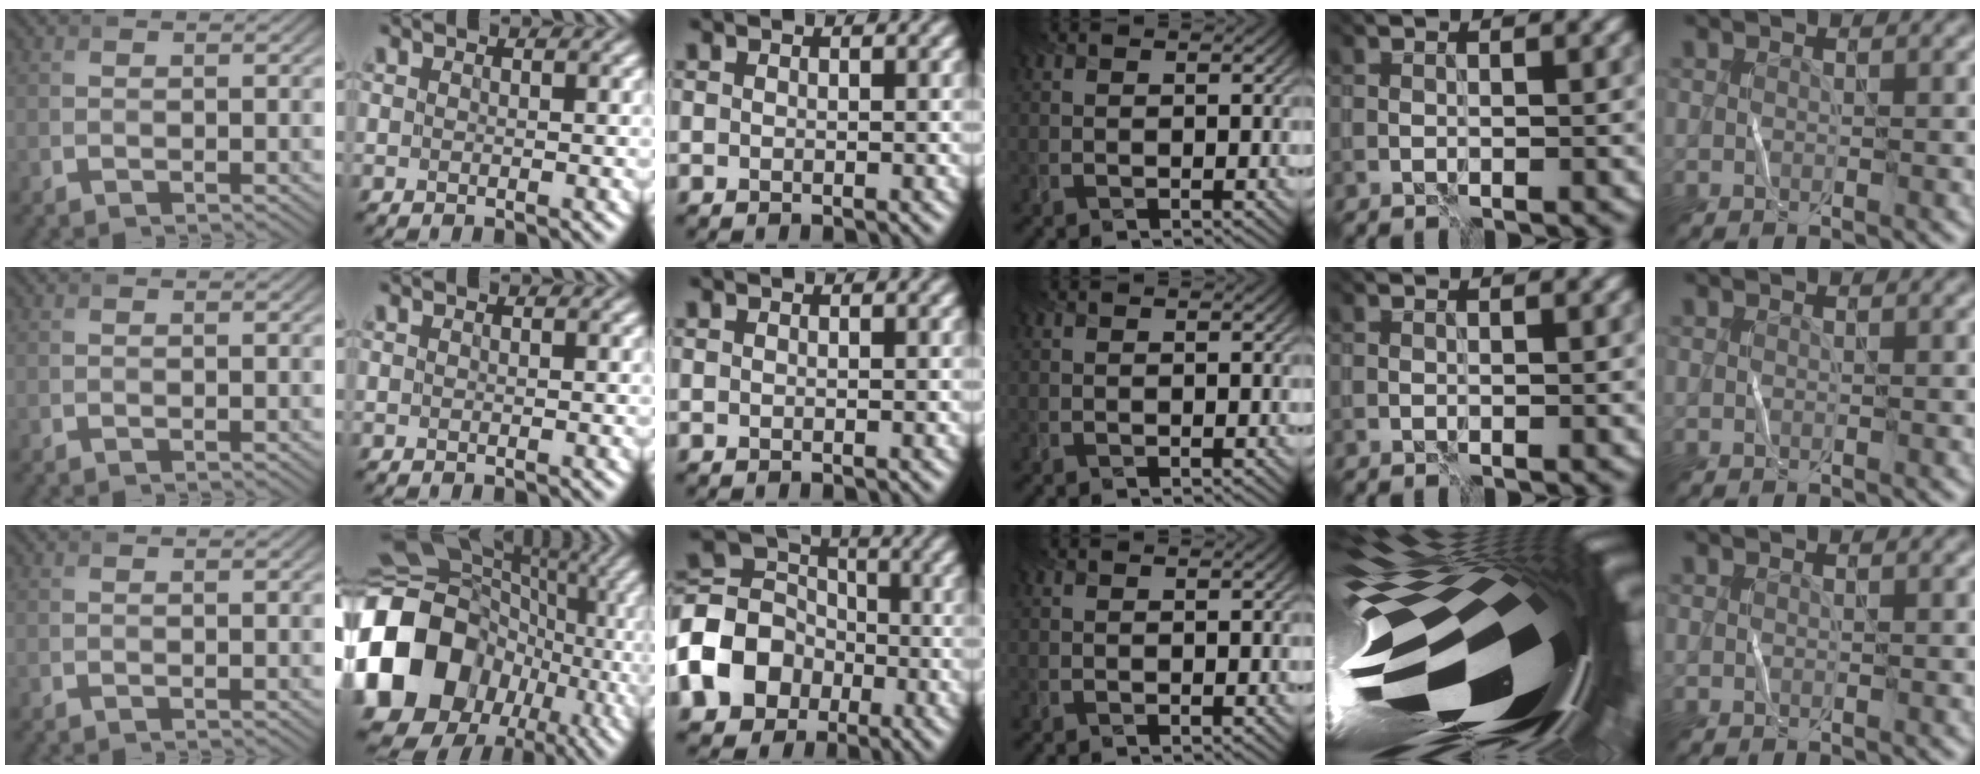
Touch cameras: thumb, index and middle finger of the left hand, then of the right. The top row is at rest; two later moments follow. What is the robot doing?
{"motion": "fold", "object": "coffee filter"}